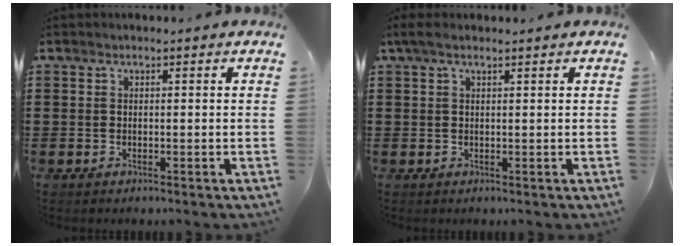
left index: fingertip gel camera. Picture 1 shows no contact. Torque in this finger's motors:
{"motor_torque": [-0.06, 0.02, 0.16, 0.01]}